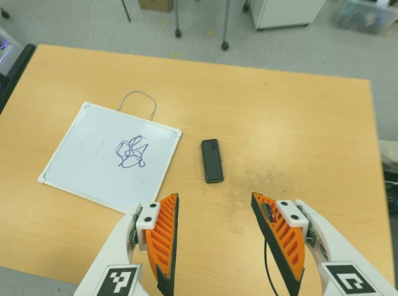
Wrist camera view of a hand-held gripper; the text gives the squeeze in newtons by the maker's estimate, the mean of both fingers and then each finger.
{"total": 0.0}